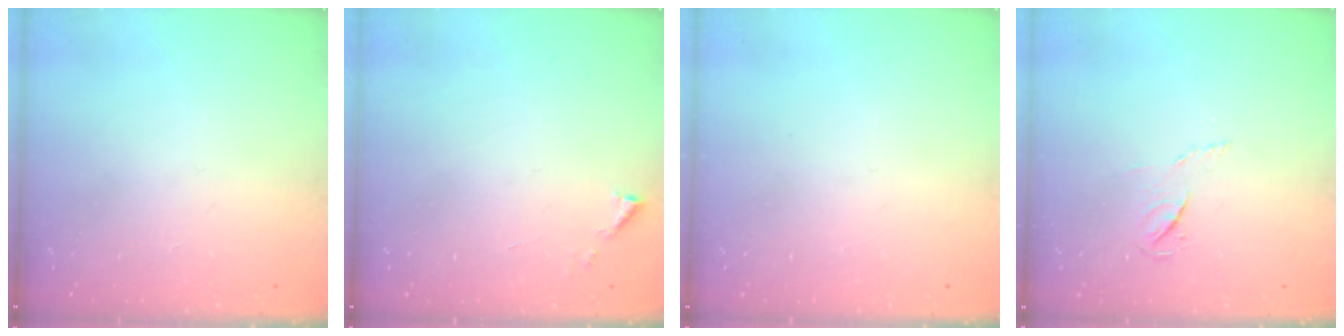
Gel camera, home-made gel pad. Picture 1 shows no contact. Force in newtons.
{"total": 2.9, "press": 2.9, "slide": 0.4}
{"total": 1.5, "press": 1.5, "slide": 0.1}
{"total": 3.9, "press": 3.9, "slide": 0.4}